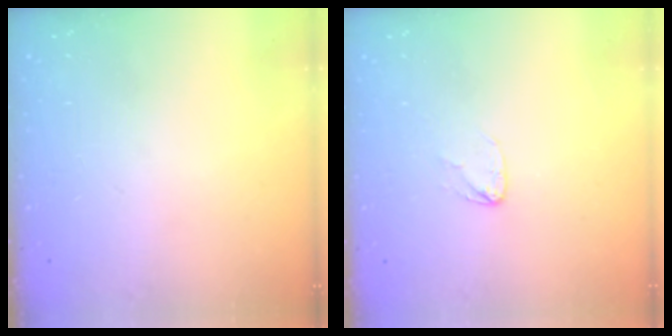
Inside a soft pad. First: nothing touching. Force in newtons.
{"total": 3.8, "press": 3.8, "slide": 0.4}